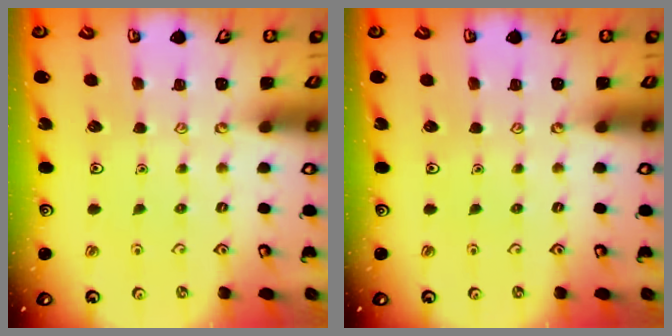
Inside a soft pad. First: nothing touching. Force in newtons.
{"total": 0.0}